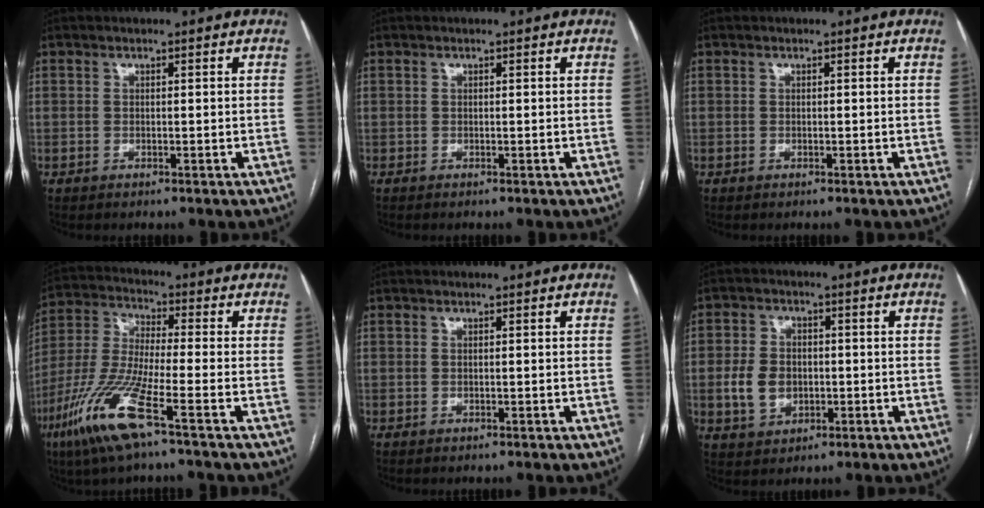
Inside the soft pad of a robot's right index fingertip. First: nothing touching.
{"total": 0.0}
{"total": 0.0}
{"total": 13.1, "force": [-6.8, 0.8, 11.2], "torque": [-0.248, -0.024, -0.140]}
{"total": 0.0}
{"total": 6.5, "force": [-0.7, 5.0, 4.1], "torque": [-0.086, 0.012, -0.006]}